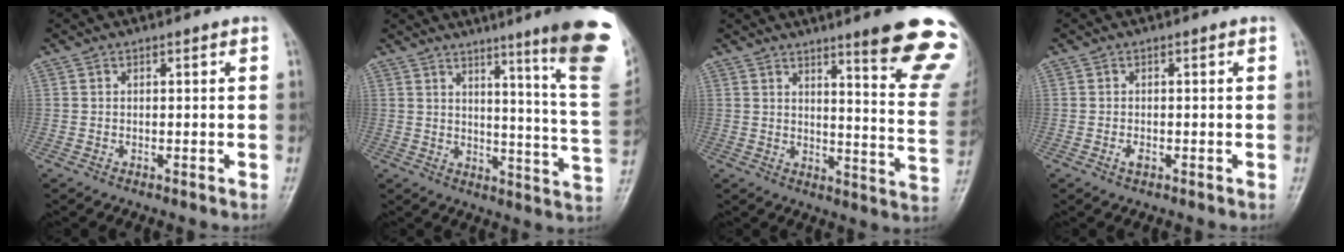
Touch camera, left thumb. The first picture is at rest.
{"total": 19.5, "force": [11.3, 0.5, 15.8], "torque": [-0.183, -0.077, 0.136]}
{"total": 18.3, "force": [12.2, 1.7, 13.5], "torque": [-0.140, -0.078, 0.152]}
{"total": 1.3, "force": [-0.4, 0.6, 1.0], "torque": [-0.017, 0.005, -0.006]}